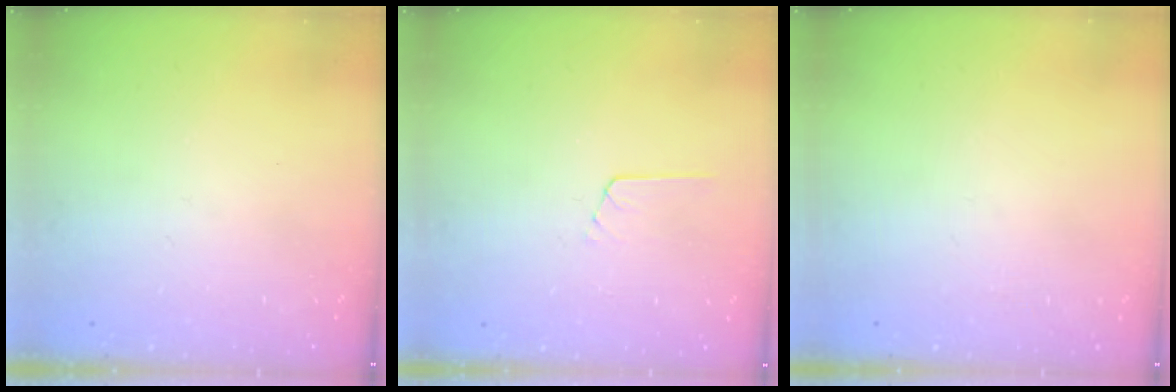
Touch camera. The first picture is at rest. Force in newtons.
{"total": 3.7, "press": 3.7, "slide": 0.4}
{"total": 0.0}